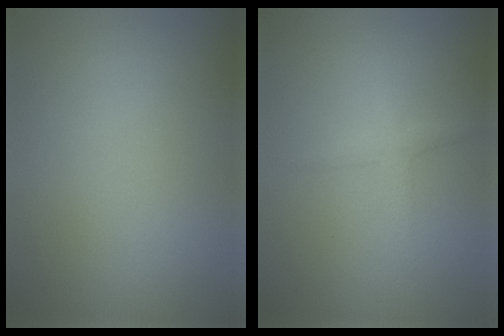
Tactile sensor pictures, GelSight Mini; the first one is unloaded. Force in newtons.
{"total": 1.5, "press": 1.5, "slide": 0.1}